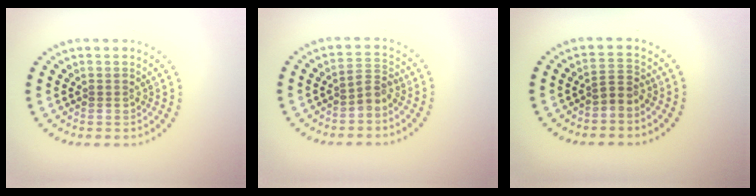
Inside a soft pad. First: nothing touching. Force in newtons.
{"total": 1.7, "press": 1.4, "slide": 0.9}
{"total": 1.7, "press": 1.3, "slide": 1.1}